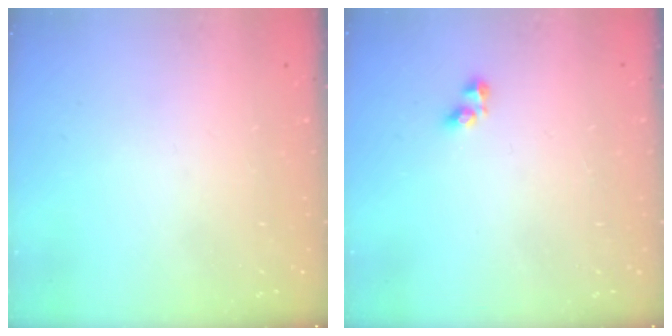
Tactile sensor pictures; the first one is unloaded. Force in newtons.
{"total": 2.8, "press": 2.8, "slide": 0.1}